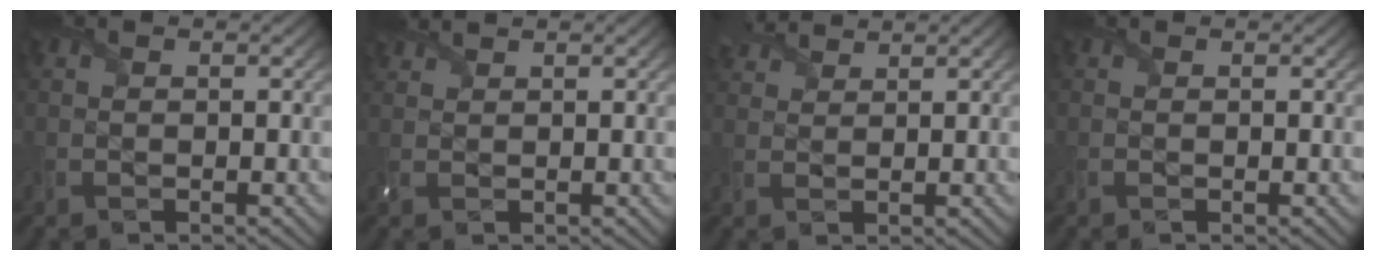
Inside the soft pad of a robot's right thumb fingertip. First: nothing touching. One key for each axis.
{"total": 1.6, "fx": 1.5, "fy": 0.2, "fz": 0.4, "tx": -0.020, "ty": 0.005, "tz": 0.035}
{"total": 3.4, "fx": 3.1, "fy": 0.8, "fz": 1.2, "tx": -0.035, "ty": 0.012, "tz": 0.062}
{"total": 0.0}